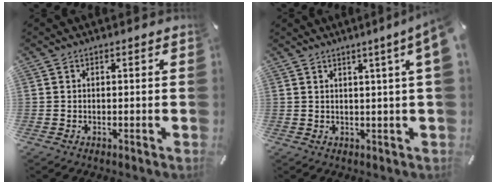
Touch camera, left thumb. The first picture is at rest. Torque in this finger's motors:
{"motor_torque": [3.17, 1.84, 2.26, -0.51, 0.19]}